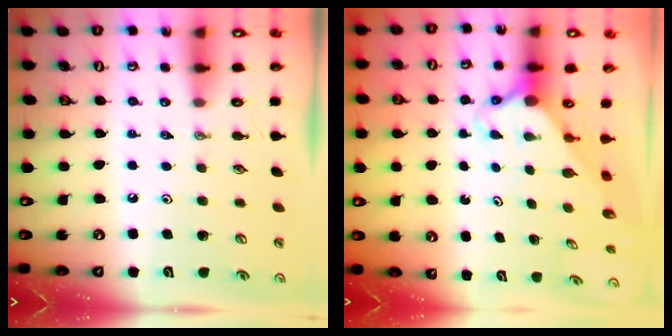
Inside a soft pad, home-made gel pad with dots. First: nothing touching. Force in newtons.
{"total": 3.0, "press": 3.0, "slide": 0.2}